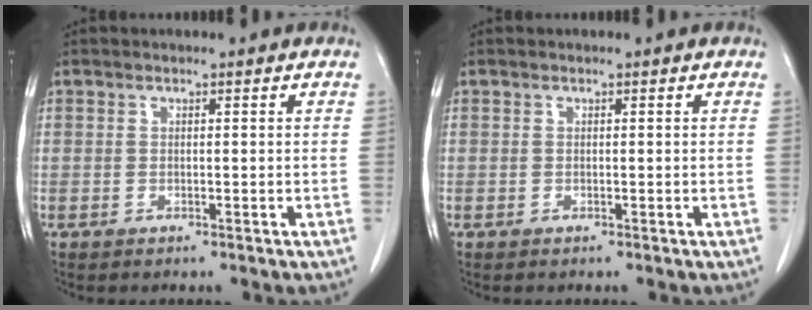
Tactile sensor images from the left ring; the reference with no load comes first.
{"total": 0.0}